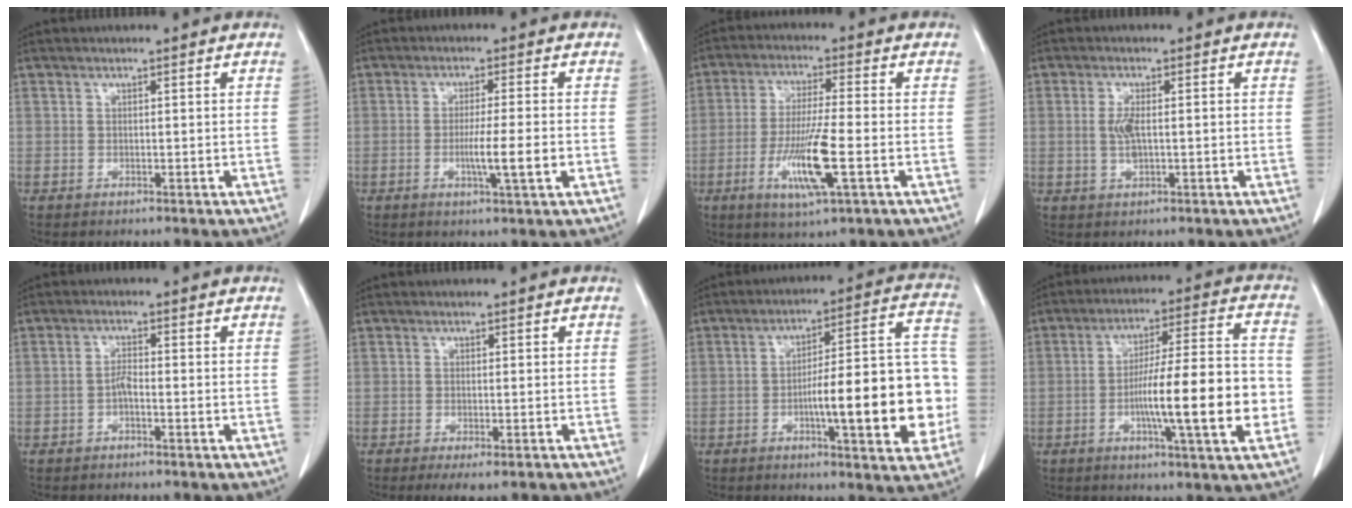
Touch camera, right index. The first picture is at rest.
{"total": 5.8, "force": [-1.4, -0.4, 5.7], "torque": [-0.097, -0.010, -0.024]}
{"total": 10.3, "force": [-3.2, 0.4, 9.8], "torque": [-0.191, -0.016, -0.060]}
{"total": 3.2, "force": [0.0, 1.1, 3.0], "torque": [-0.067, 0.000, 0.000]}
{"total": 1.7, "force": [-0.7, 0.4, 1.5], "torque": [-0.027, 0.003, -0.014]}
{"total": 4.4, "force": [-3.3, 1.1, 2.6], "torque": [-0.029, -0.009, -0.047]}
{"total": 17.4, "force": [-3.8, 3.1, 16.7], "torque": [-0.213, 0.030, -0.051]}
{"total": 15.6, "force": [-3.6, 0.8, 15.2], "torque": [-0.245, 0.006, -0.058]}